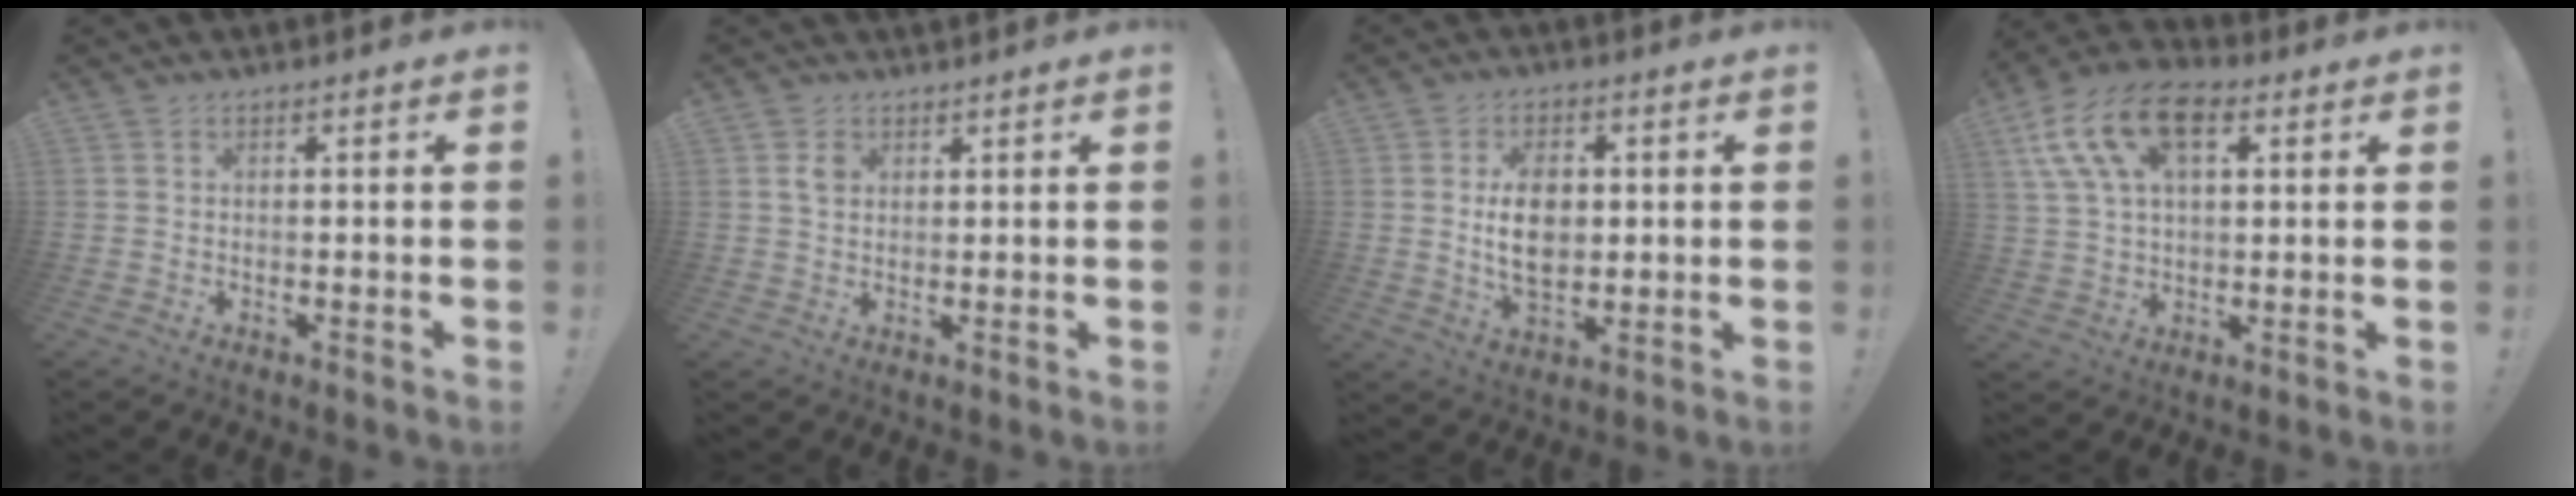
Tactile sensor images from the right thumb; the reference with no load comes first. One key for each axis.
{"total": 2.9, "fx": 1.9, "fy": 1.9, "fz": 1.1, "tx": -0.001, "ty": -0.013, "tz": 0.032}
{"total": 10.4, "fx": 0.9, "fy": 6.9, "fz": 7.8, "tx": -0.119, "ty": -0.006, "tz": 0.012}
{"total": 16.8, "fx": 6.8, "fy": 10.5, "fz": 11.2, "tx": -0.202, "ty": -0.018, "tz": 0.124}